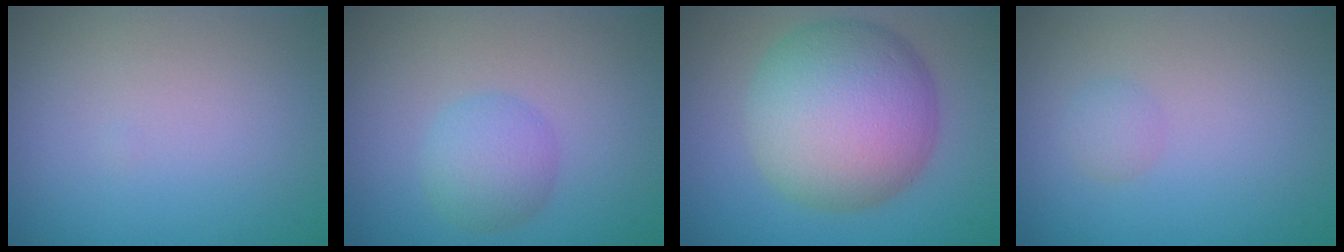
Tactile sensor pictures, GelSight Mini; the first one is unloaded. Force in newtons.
{"total": 2.9, "press": 2.9, "slide": 0.0}
{"total": 11.3, "press": 11.3, "slide": 0.5}
{"total": 1.0, "press": 1.0, "slide": 0.1}